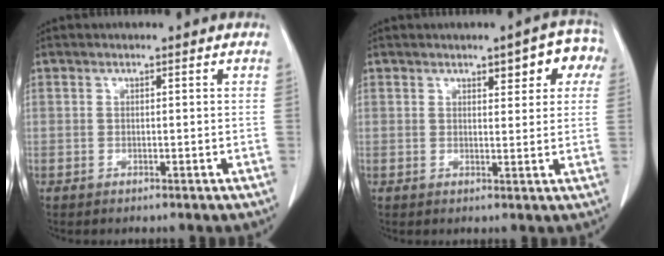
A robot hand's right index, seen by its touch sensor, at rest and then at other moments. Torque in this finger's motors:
{"motor_torque": [0.33, 0.31, 0.11, 0.01]}